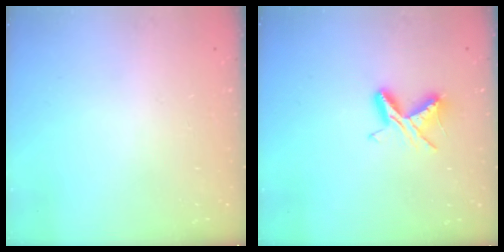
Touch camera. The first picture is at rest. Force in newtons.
{"total": 7.1, "press": 7.0, "slide": 0.7}